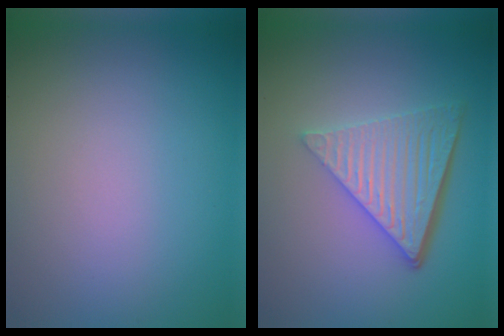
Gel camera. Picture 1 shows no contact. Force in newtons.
{"total": 6.3, "press": 4.2, "slide": 4.6}